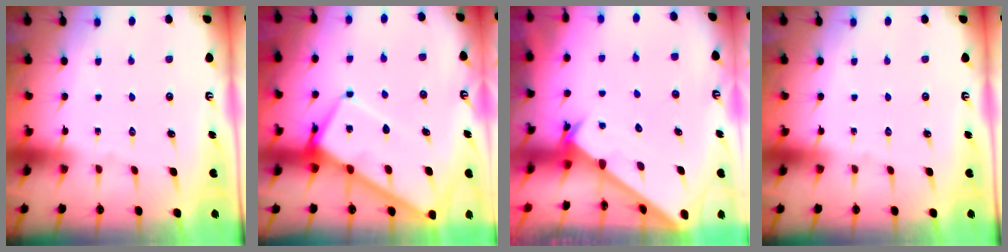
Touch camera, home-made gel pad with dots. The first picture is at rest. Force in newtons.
{"total": 11.1, "press": 11.0, "slide": 1.2}
{"total": 2.4, "press": 2.4, "slide": 0.2}
{"total": 0.0}